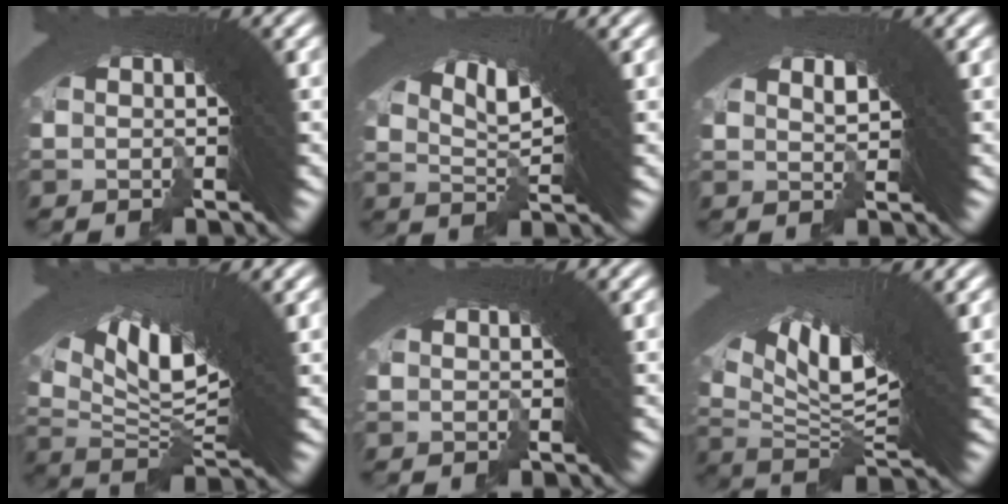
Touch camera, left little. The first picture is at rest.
{"total": 6.4, "force": [1.8, 3.1, 5.3], "torque": [-0.103, -0.010, 0.031]}
{"total": 1.9, "force": [0.2, 1.1, 1.5], "torque": [-0.034, -0.009, 0.006]}
{"total": 11.2, "force": [1.5, 5.4, 9.7], "torque": [-0.173, -0.013, 0.033]}
{"total": 0.0}
{"total": 13.1, "force": [1.8, 6.4, 11.3], "torque": [-0.195, -0.009, 0.036]}